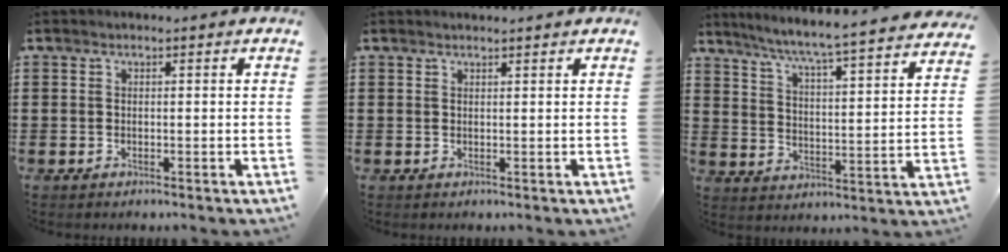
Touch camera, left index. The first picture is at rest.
{"total": 0.9, "force": [0.8, -0.1, 0.2], "torque": [-0.006, -0.002, 0.017]}
{"total": 5.9, "force": [5.3, -1.1, 2.2], "torque": [-0.067, -0.048, 0.081]}